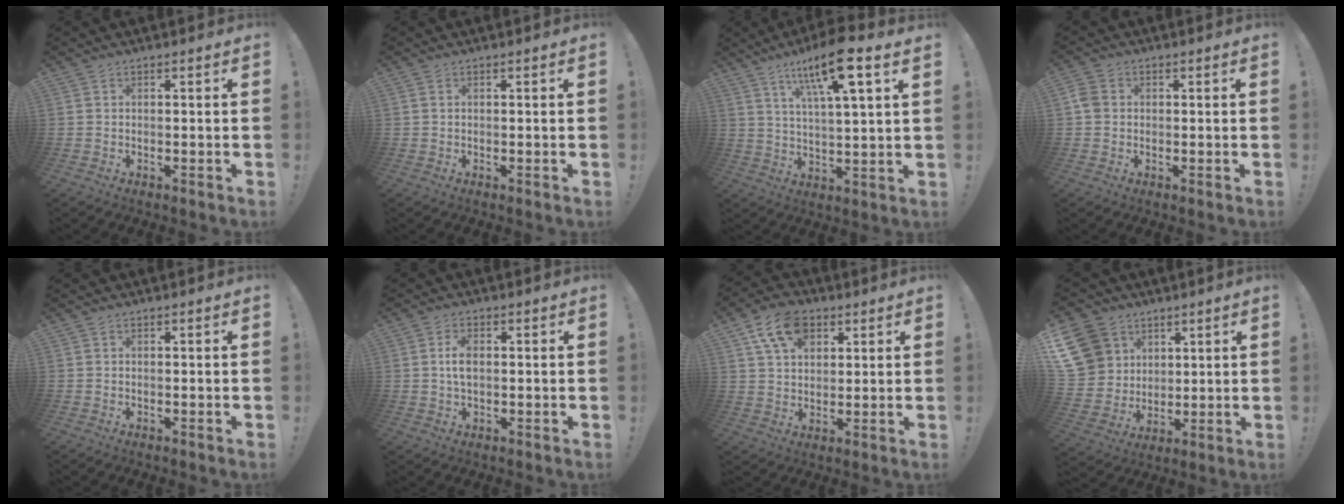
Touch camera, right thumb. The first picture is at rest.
{"total": 0.0}
{"total": 13.9, "force": [7.7, 2.2, 11.3], "torque": [-0.188, -0.032, 0.118]}
{"total": 4.0, "force": [0.3, 3.4, 2.1], "torque": [-0.039, 0.007, 0.009]}
{"total": 0.0}
{"total": 5.6, "force": [0.7, 3.7, 4.1], "torque": [-0.057, 0.002, 0.010]}
{"total": 12.7, "force": [6.2, 8.6, 7.0], "torque": [-0.113, -0.015, 0.119]}
{"total": 16.5, "force": [6.2, 13.8, 6.7], "torque": [-0.115, -0.024, 0.140]}